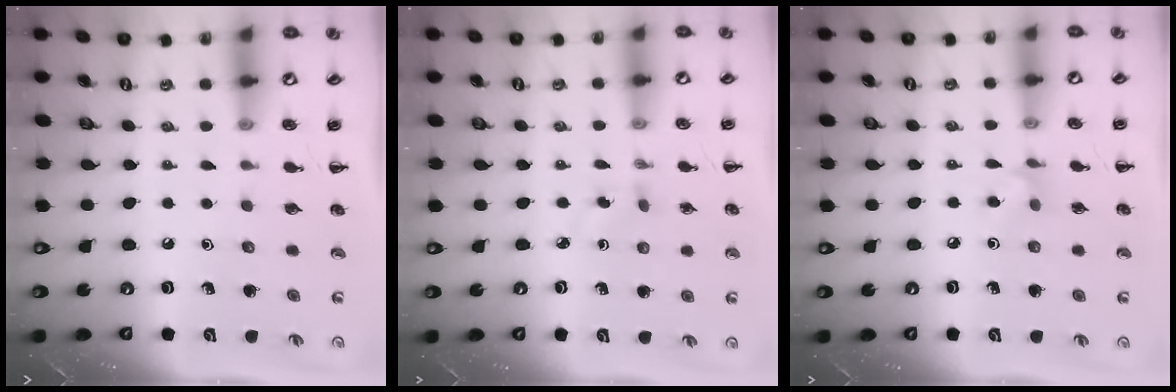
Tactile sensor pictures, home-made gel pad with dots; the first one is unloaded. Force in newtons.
{"total": 2.8, "press": 2.5, "slide": 1.2}
{"total": 4.7, "press": 4.4, "slide": 1.7}